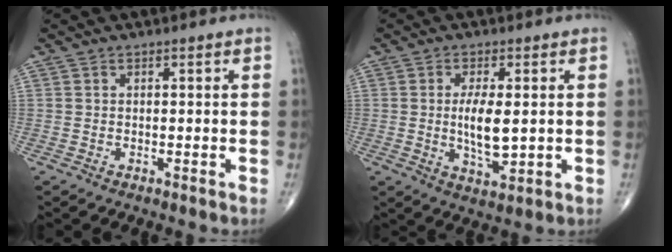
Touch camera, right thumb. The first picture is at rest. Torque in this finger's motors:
{"motor_torque": [2.06, 2.96, 1.18, 0.14, 0.32]}